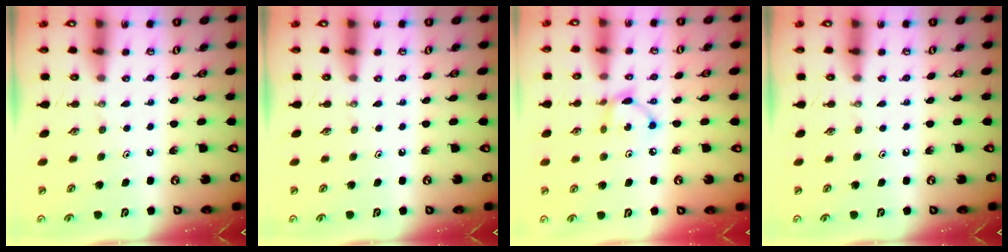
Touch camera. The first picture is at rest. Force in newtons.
{"total": 0.0}
{"total": 6.3, "press": 6.3, "slide": 0.2}
{"total": 0.0}